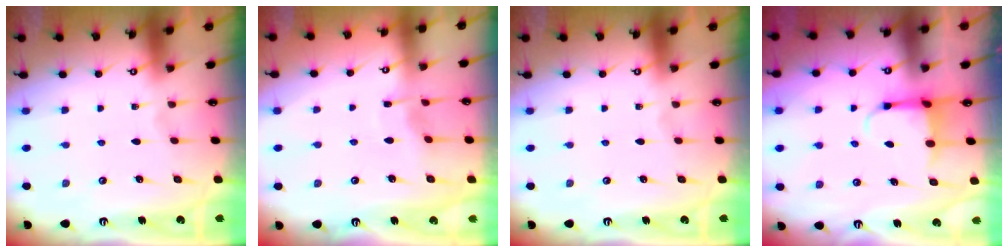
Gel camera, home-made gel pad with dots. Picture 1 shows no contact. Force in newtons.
{"total": 3.2, "press": 3.1, "slide": 0.3}
{"total": 0.0}
{"total": 4.0, "press": 3.9, "slide": 1.0}